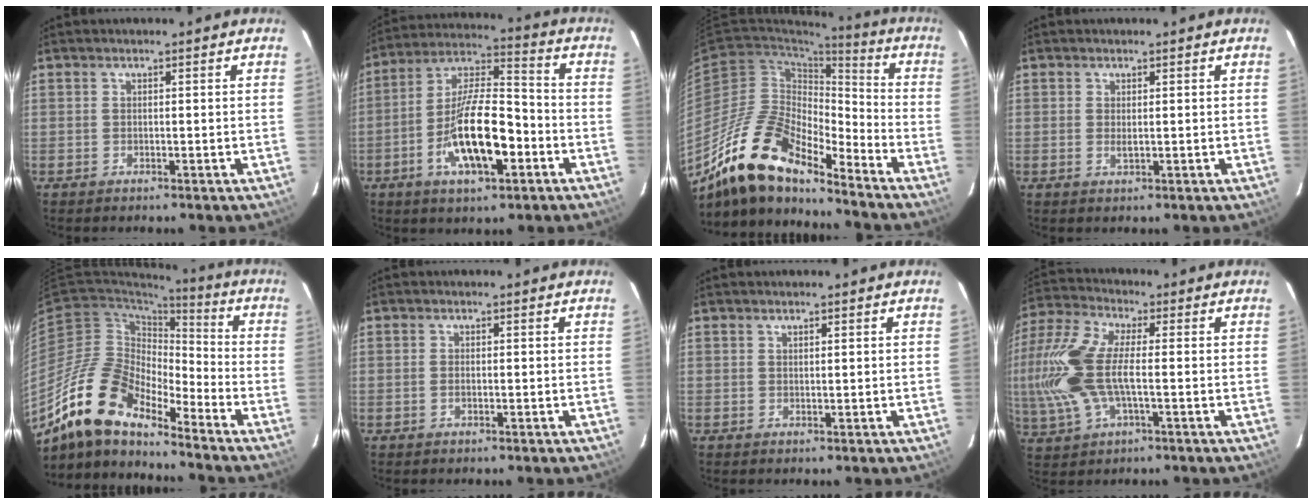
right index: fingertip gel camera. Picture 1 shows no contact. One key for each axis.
{"total": 16.0, "fx": -5.7, "fy": 5.6, "fz": 13.9, "tx": -0.265, "ty": 0.003, "tz": -0.100}
{"total": 18.4, "fx": -14.7, "fy": 5.2, "fz": 9.6, "tx": -0.173, "ty": -0.008, "tz": -0.283}
{"total": 1.1, "fx": 0.1, "fy": 0.4, "fz": 1.0, "tx": -0.019, "ty": -0.003, "tz": 0.001}
{"total": 16.4, "fx": -12.9, "fy": 5.2, "fz": 8.7, "tx": -0.155, "ty": -0.007, "tz": -0.257}
{"total": 1.0, "fx": -0.3, "fy": 0.6, "fz": 0.7, "tx": -0.015, "ty": -0.001, "tz": -0.005}
{"total": 0.6, "fx": 0.6, "fy": 0.0, "fz": 0.3, "tx": -0.006, "ty": -0.001, "tz": 0.010}
{"total": 17.1, "fx": -1.6, "fy": 7.8, "fz": 15.2, "tx": -0.338, "ty": 0.000, "tz": -0.034}